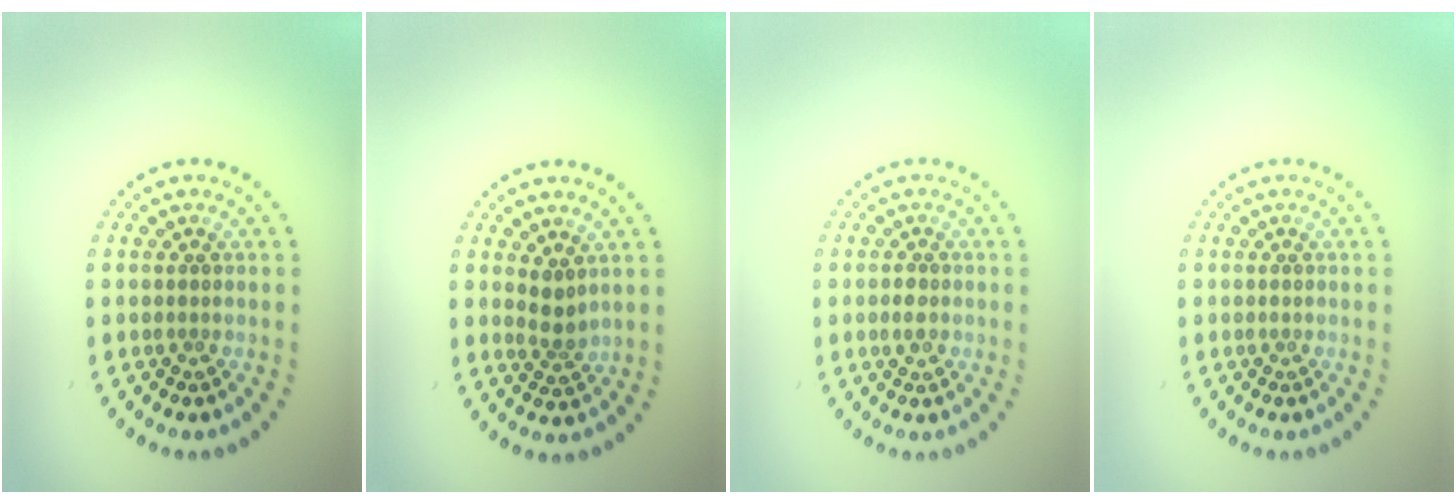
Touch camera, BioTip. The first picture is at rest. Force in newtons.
{"total": 1.6, "press": 1.2, "slide": 1.0}
{"total": 1.2, "press": 1.1, "slide": 0.3}
{"total": 0.0}